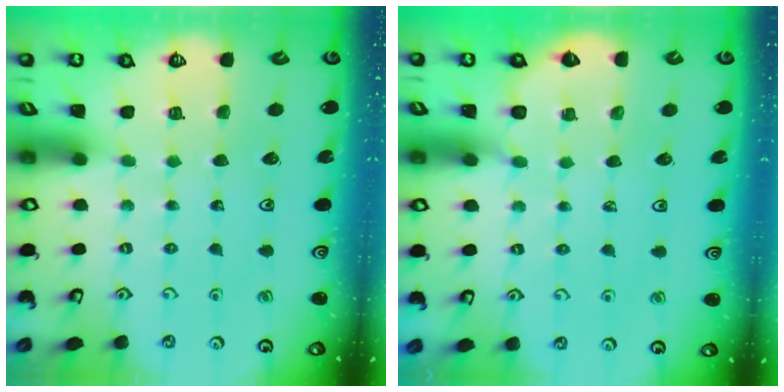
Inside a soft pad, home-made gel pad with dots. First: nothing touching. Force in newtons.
{"total": 2.4, "press": 2.4, "slide": 0.2}